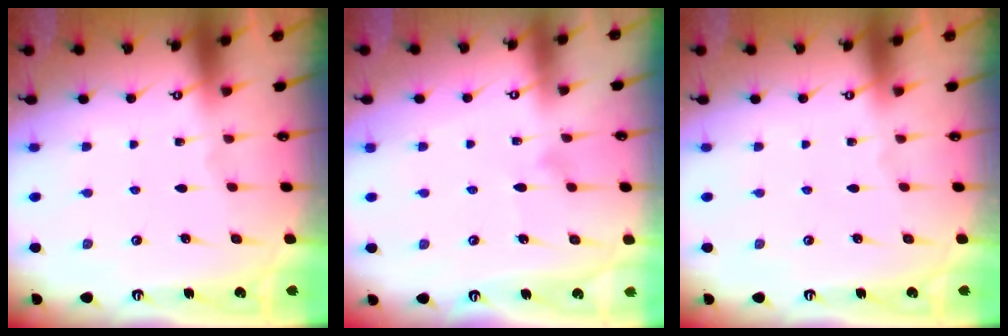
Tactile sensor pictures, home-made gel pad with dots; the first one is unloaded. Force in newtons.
{"total": 6.1, "press": 6.1, "slide": 0.4}
{"total": 0.0}